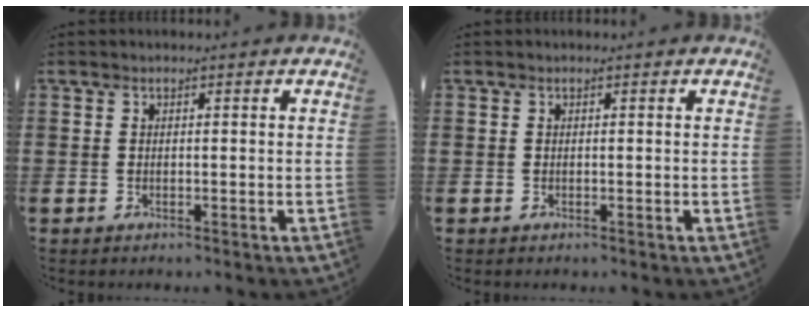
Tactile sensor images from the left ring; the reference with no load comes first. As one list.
[{"total": 0.0}]